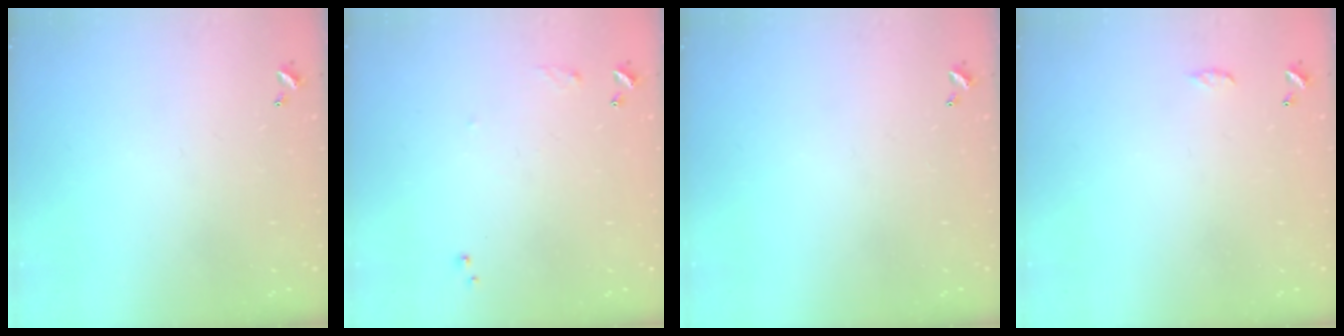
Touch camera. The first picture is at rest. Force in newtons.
{"total": 6.5, "press": 6.5, "slide": 0.7}
{"total": 0.0}
{"total": 3.0, "press": 3.0, "slide": 0.5}